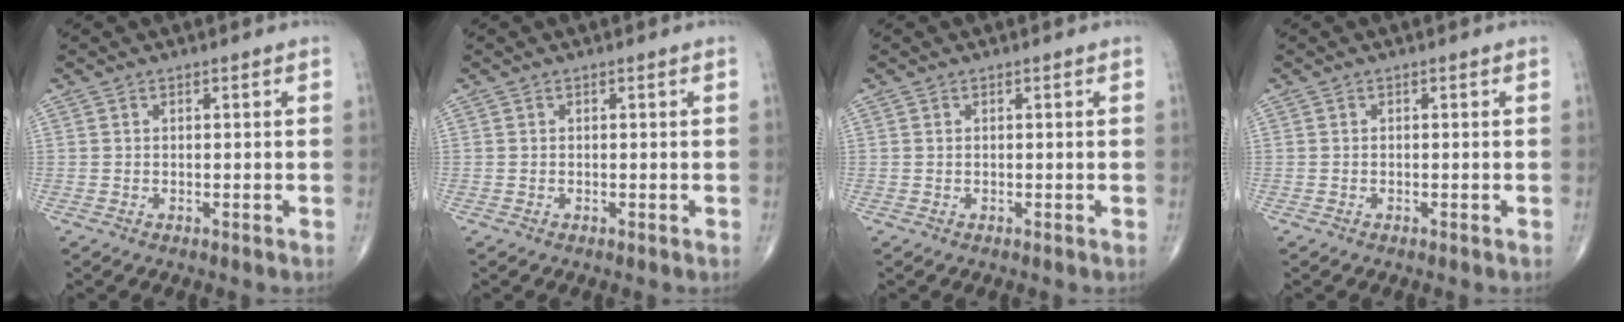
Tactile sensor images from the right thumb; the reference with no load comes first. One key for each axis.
{"total": 0.0}
{"total": 0.0}
{"total": 0.0}